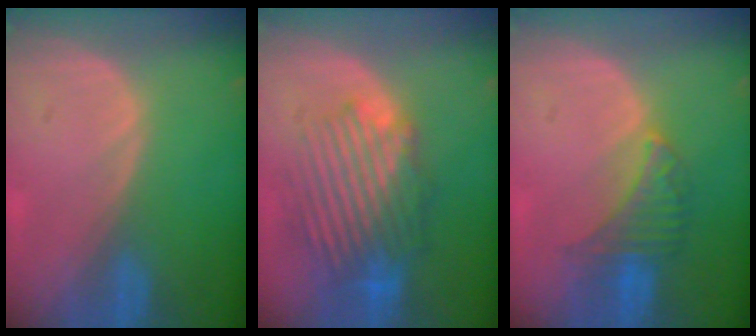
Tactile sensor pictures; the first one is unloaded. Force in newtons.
{"total": 9.8, "press": 9.1, "slide": 3.5}
{"total": 5.1, "press": 5.1, "slide": 0.5}